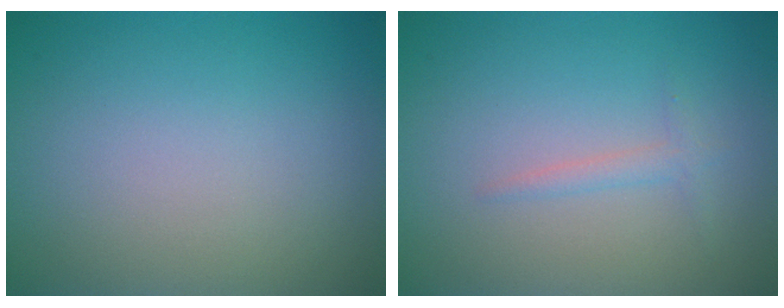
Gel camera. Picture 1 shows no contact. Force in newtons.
{"total": 1.1, "press": 1.1, "slide": 0.0}